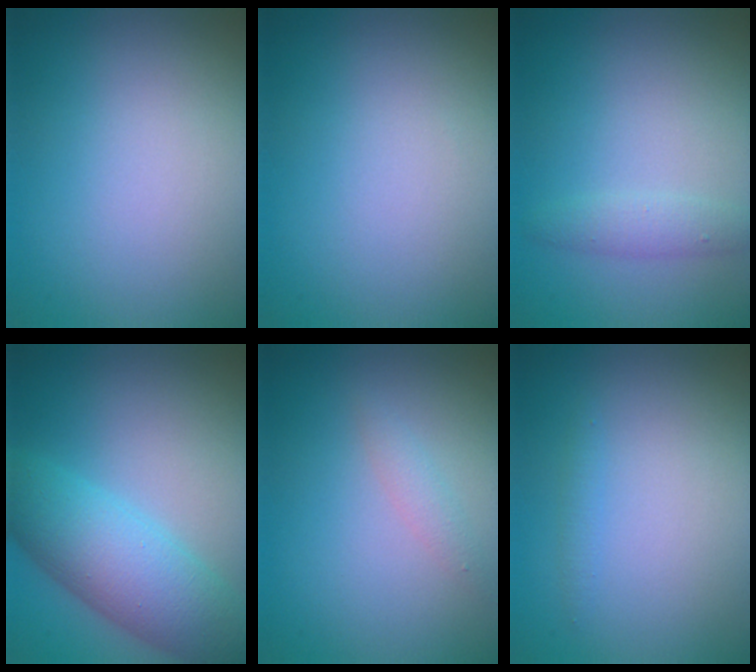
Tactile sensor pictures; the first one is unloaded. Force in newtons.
{"total": 0.0}
{"total": 1.6, "press": 1.6, "slide": 0.0}
{"total": 7.5, "press": 7.5, "slide": 0.2}
{"total": 1.1, "press": 1.1, "slide": 0.1}
{"total": 0.7, "press": 0.7, "slide": 0.0}